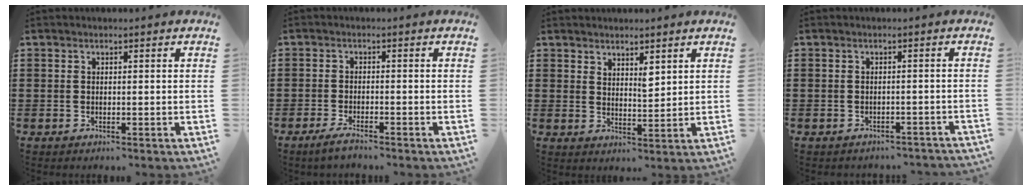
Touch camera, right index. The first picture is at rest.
{"total": 2.2, "force": [-1.9, 0.3, 1.1], "torque": [-0.027, 0.000, -0.038]}
{"total": 2.8, "force": [2.4, 1.0, 1.0], "torque": [-0.016, 0.000, 0.043]}
{"total": 1.6, "force": [-1.5, 0.4, 0.1], "torque": [-0.008, 0.000, -0.032]}